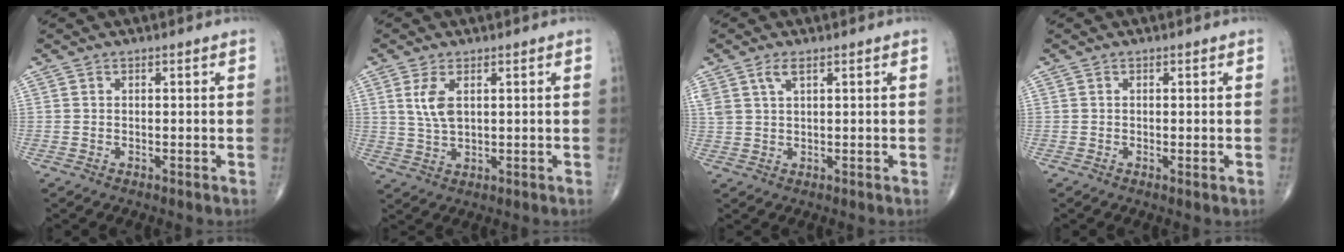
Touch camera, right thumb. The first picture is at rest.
{"total": 4.9, "force": [1.6, 2.3, 4.0], "torque": [-0.083, -0.005, 0.037]}
{"total": 3.3, "force": [1.8, 1.3, 2.4], "torque": [-0.057, 0.005, 0.043]}
{"total": 0.7, "force": [-0.2, 0.2, 0.7], "torque": [-0.016, -0.004, -0.004]}